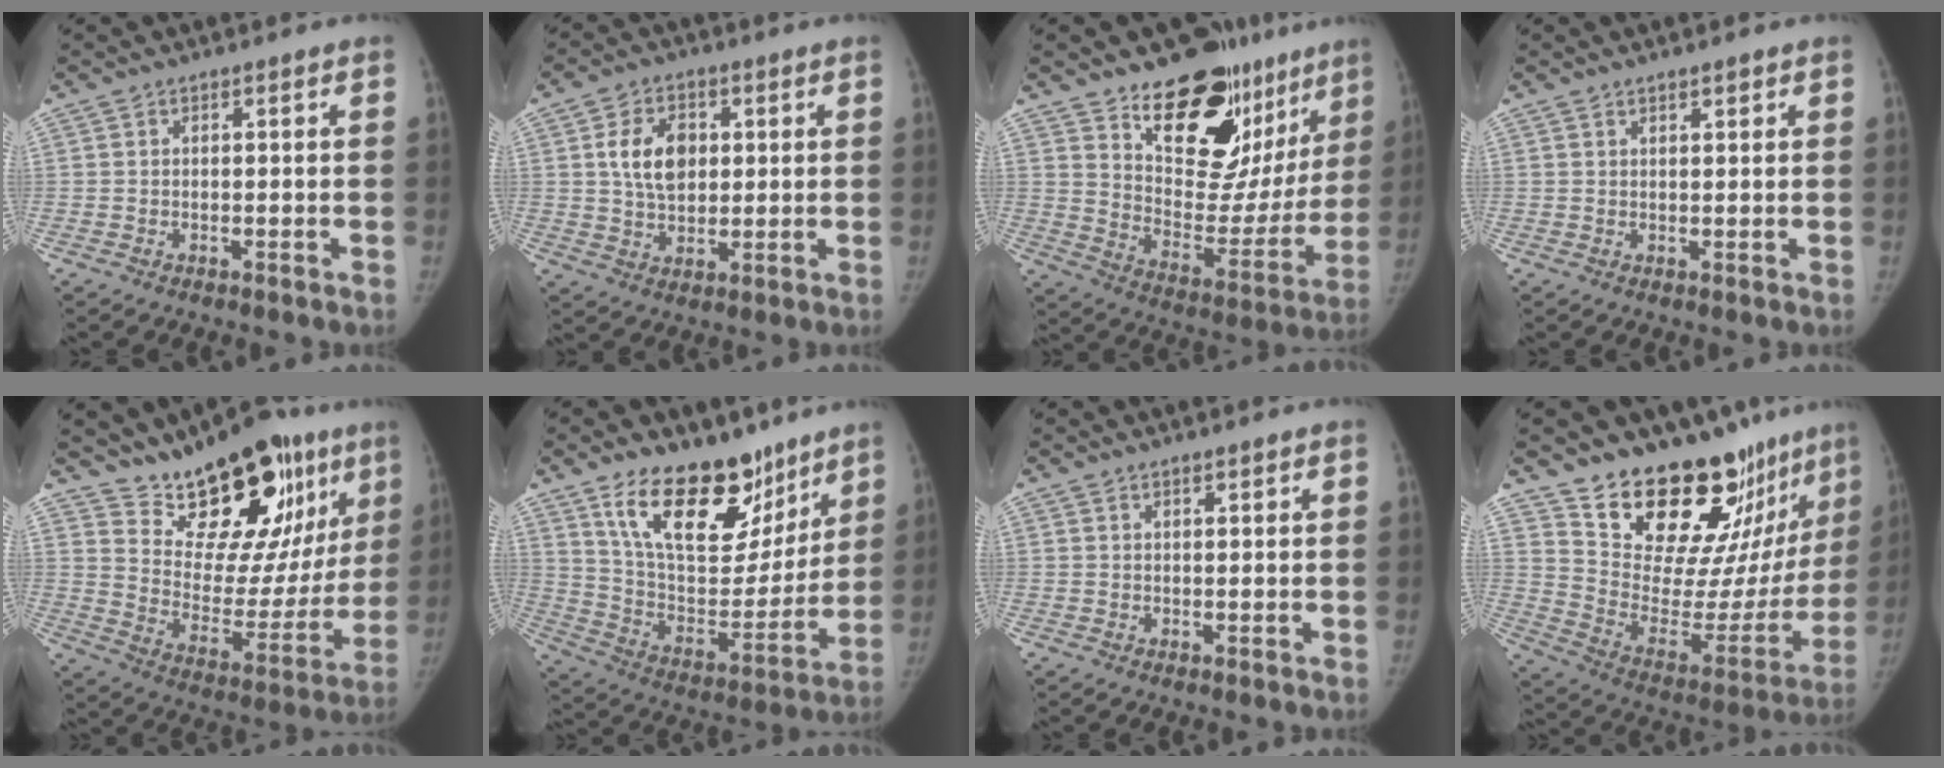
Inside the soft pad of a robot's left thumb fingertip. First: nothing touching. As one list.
[{"total": 9.1, "force": [2.0, 6.2, 6.3], "torque": [-0.087, -0.007, 0.039]}, {"total": 26.0, "force": [17.2, 13.5, 14.0], "torque": [-0.152, -0.097, 0.260]}, {"total": 1.8, "force": [1.3, 0.6, 1.1], "torque": [-0.011, -0.006, 0.020]}, {"total": 25.3, "force": [16.2, 11.9, 15.3], "torque": [-0.175, -0.074, 0.254]}, {"total": 23.8, "force": [15.2, 12.2, 13.6], "torque": [-0.163, -0.077, 0.259]}, {"total": 1.3, "force": [1.1, 0.4, 0.7], "torque": [-0.007, -0.006, 0.017]}, {"total": 26.5, "force": [21.3, 10.1, 12.1], "torque": [-0.133, -0.152, 0.315]}]